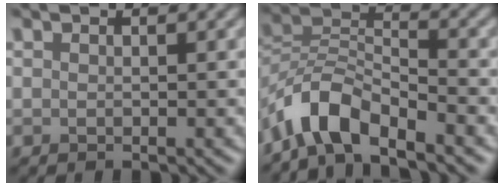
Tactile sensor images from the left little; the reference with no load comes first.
{"total": 5.6, "force": [-4.4, 1.9, 3.0], "torque": [-0.045, 0.006, -0.094]}